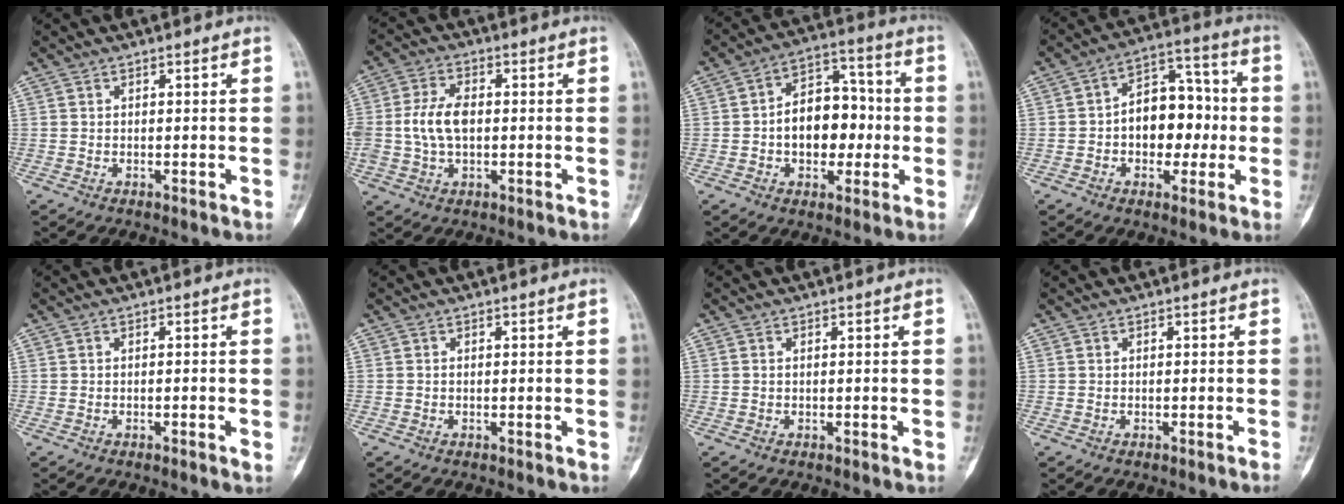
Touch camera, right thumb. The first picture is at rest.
{"total": 7.8, "force": [-0.1, 4.7, 6.3], "torque": [-0.128, 0.012, -0.002]}
{"total": 13.3, "force": [-1.1, 9.1, 9.7], "torque": [-0.102, 0.038, -0.020]}
{"total": 13.3, "force": [-0.9, 8.9, 9.8], "torque": [-0.099, 0.040, -0.018]}
{"total": 1.8, "force": [-0.6, 0.2, 1.6], "torque": [-0.034, -0.001, -0.009]}
{"total": 0.0}
{"total": 0.0}
{"total": 0.8, "force": [-0.6, -0.2, 0.5], "torque": [-0.011, 0.008, -0.005]}